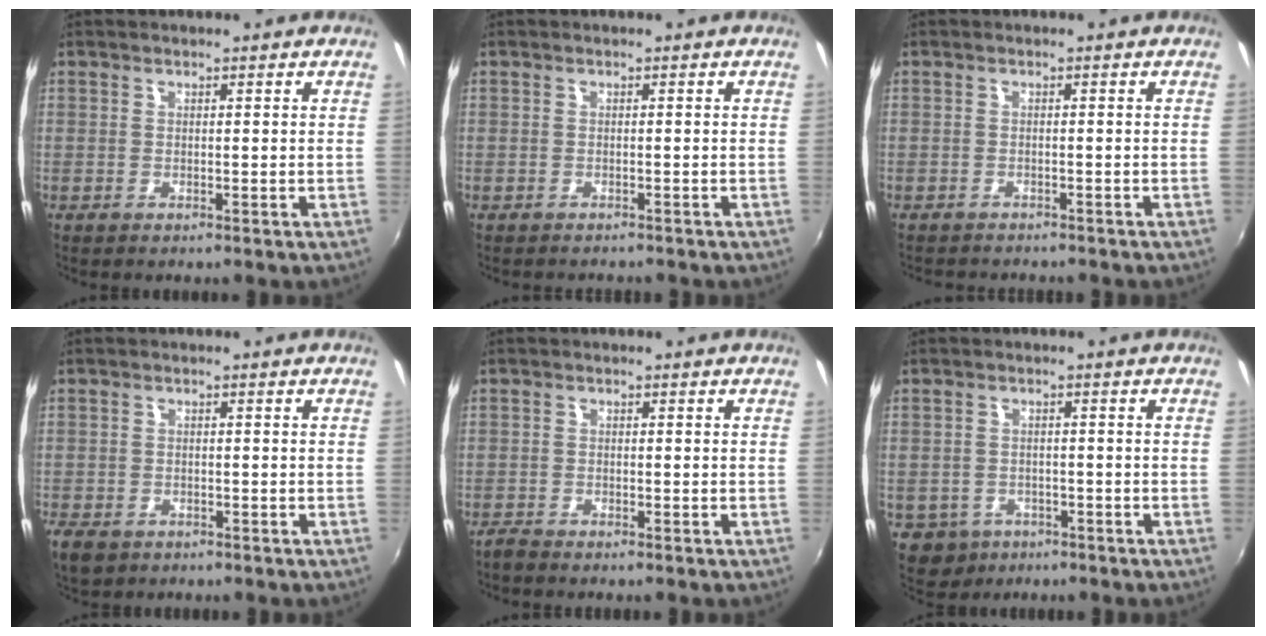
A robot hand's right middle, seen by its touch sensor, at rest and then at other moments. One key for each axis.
{"total": 1.9, "fx": -1.8, "fy": 0.4, "fz": 0.5, "tx": -0.014, "ty": -0.010, "tz": -0.026}
{"total": 3.2, "fx": -3.0, "fy": 0.7, "fz": 0.8, "tx": -0.025, "ty": -0.011, "tz": -0.045}
{"total": 5.1, "fx": -3.3, "fy": 3.1, "fz": 2.3, "tx": -0.062, "ty": -0.014, "tz": -0.057}
{"total": 1.8, "fx": -1.7, "fy": 0.3, "fz": 0.3, "tx": -0.014, "ty": -0.005, "tz": -0.035}
{"total": 5.6, "fx": -2.9, "fy": 4.6, "fz": 1.6, "tx": -0.044, "ty": -0.004, "tz": -0.037}